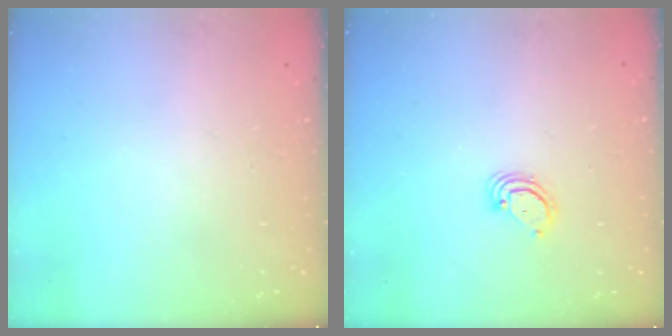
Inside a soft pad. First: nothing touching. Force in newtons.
{"total": 2.8, "press": 2.8, "slide": 0.3}